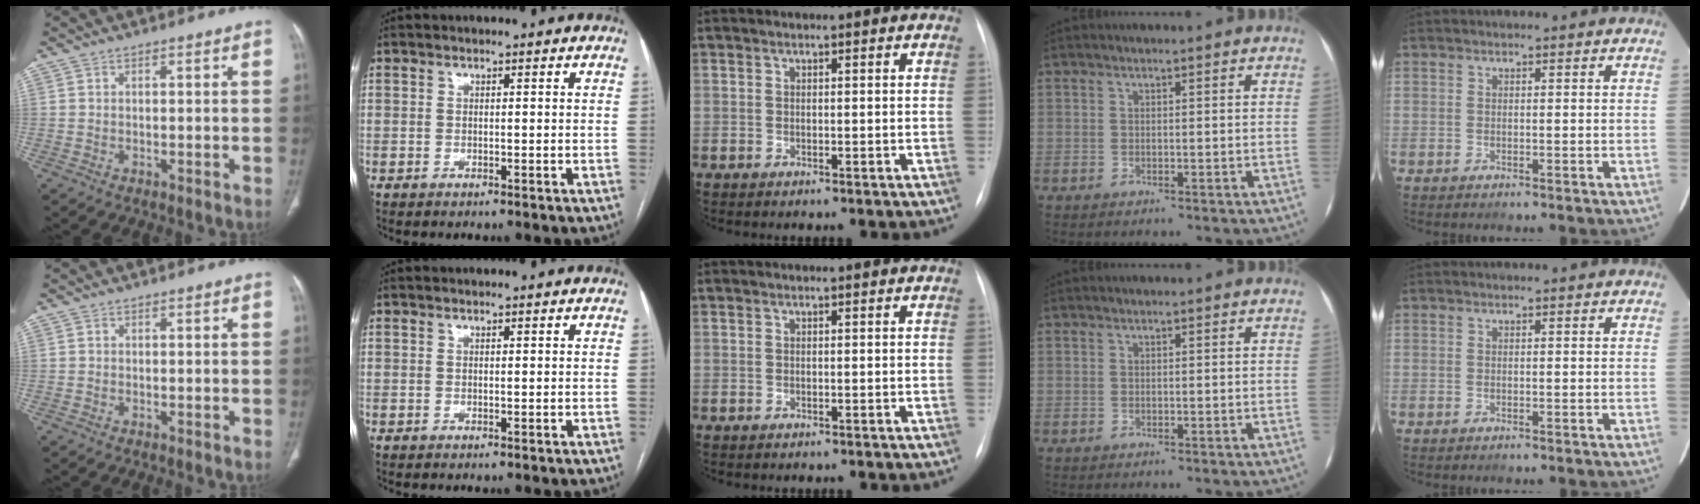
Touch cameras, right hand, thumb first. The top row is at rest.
{}